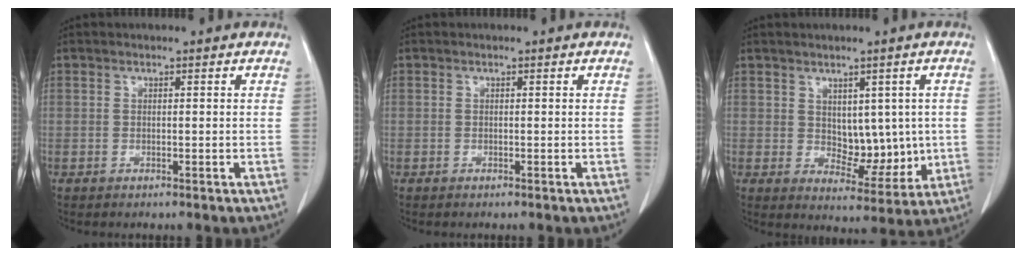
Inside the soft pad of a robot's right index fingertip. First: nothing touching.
{"total": 0.0}
{"total": 7.2, "force": [0.6, 4.3, 5.7], "torque": [-0.070, -0.003, 0.027]}